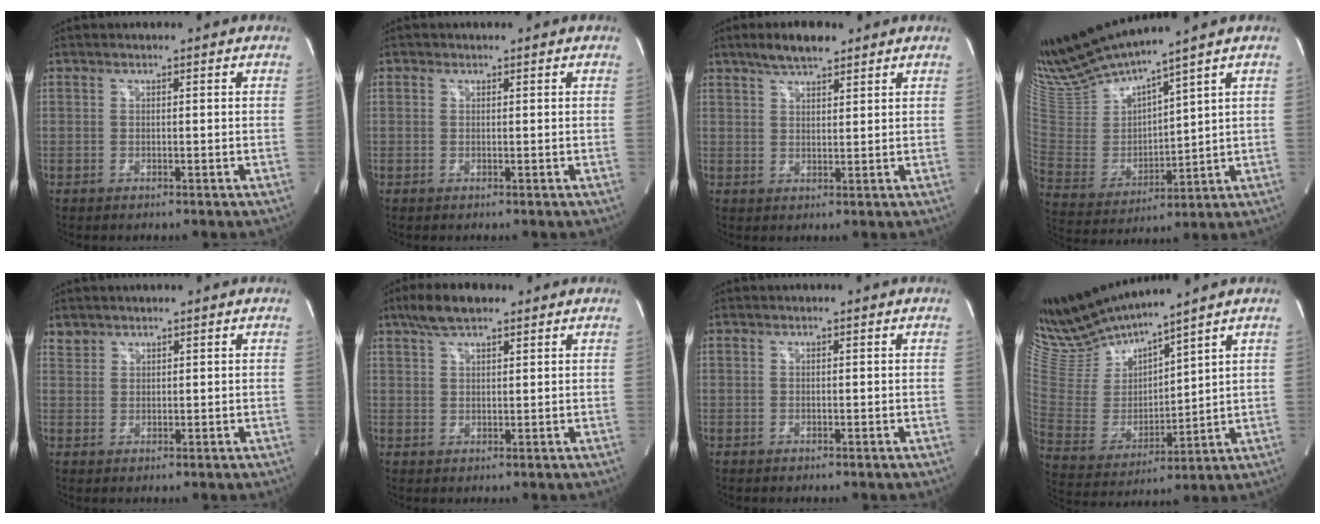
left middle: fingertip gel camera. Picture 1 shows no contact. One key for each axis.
{"total": 0.0}
{"total": 5.5, "fx": 4.2, "fy": 1.5, "fz": 3.3, "tx": -0.066, "ty": 0.009, "tz": 0.074}
{"total": 15.7, "fx": 14.2, "fy": 0.0, "fz": 6.8, "tx": -0.144, "ty": -0.019, "tz": 0.292}
{"total": 1.8, "fx": 1.5, "fy": 0.9, "fz": -0.2, "tx": 0.007, "ty": 0.008, "tz": 0.028}
{"total": 5.8, "fx": 4.2, "fy": 1.8, "fz": 3.5, "tx": -0.076, "ty": 0.016, "tz": 0.077}
{"total": 0.0}
{"total": 13.4, "fx": 12.7, "fy": 0.0, "fz": 4.2, "tx": -0.100, "ty": -0.009, "tz": 0.267}